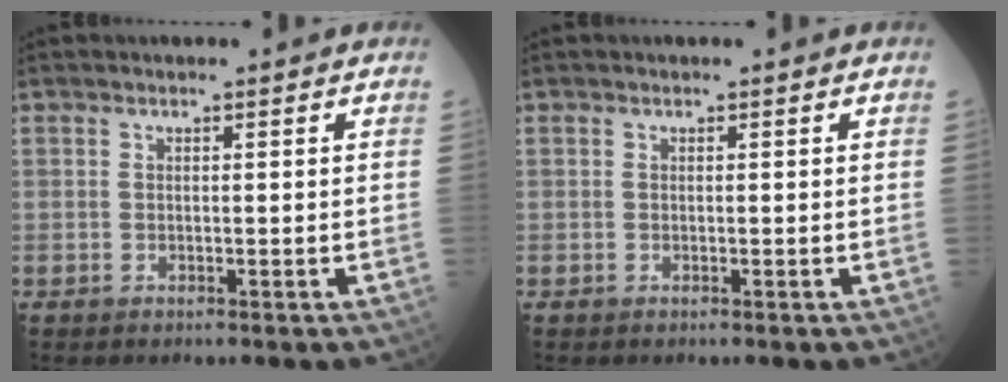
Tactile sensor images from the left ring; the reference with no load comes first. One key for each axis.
{"total": 0.0}